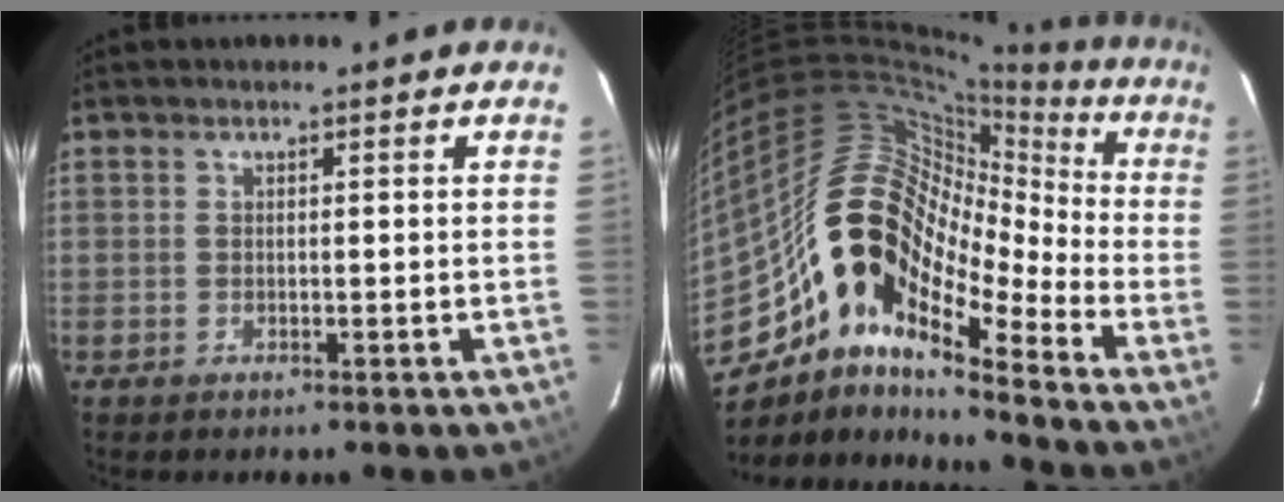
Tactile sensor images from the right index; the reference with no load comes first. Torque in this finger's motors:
{"motor_torque": [0.61, -0.44, 0.46, 0.02]}